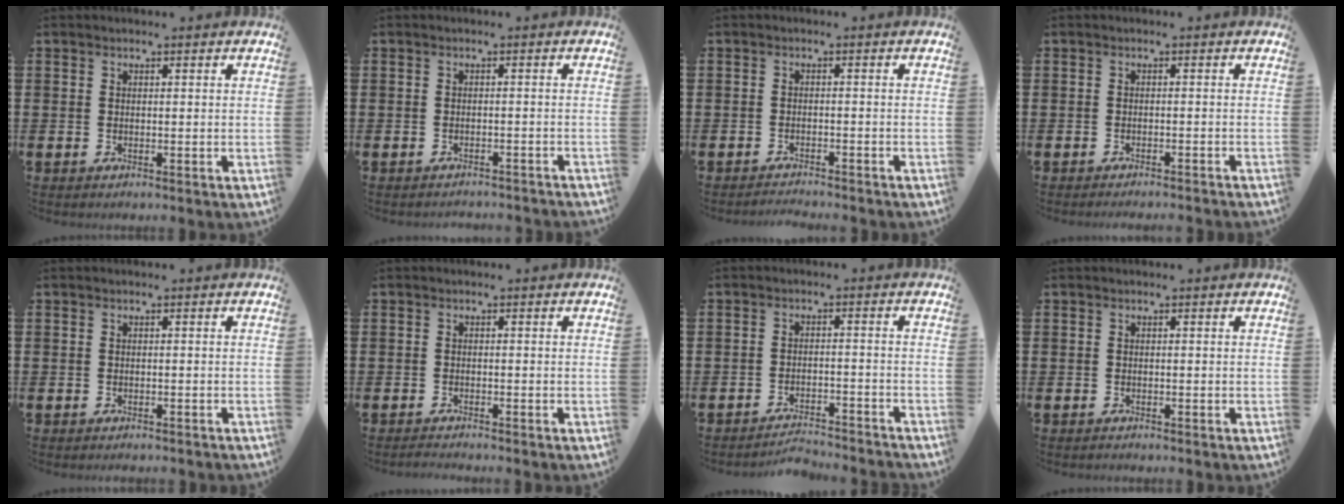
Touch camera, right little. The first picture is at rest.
{"total": 1.1, "force": [-1.1, -0.1, 0.0], "torque": [-0.001, 0.002, -0.023]}
{"total": 1.3, "force": [-1.3, -0.2, -0.1], "torque": [-0.001, 0.004, -0.028]}
{"total": 1.0, "force": [-0.9, -0.2, 0.1], "torque": [0.000, 0.001, -0.019]}
{"total": 0.0}
{"total": 0.8, "force": [-0.7, 0.0, 0.2], "torque": [-0.005, -0.001, -0.015]}
{"total": 2.7, "force": [-2.7, -0.1, 0.1], "torque": [-0.005, 0.004, -0.058]}
{"total": 0.0}